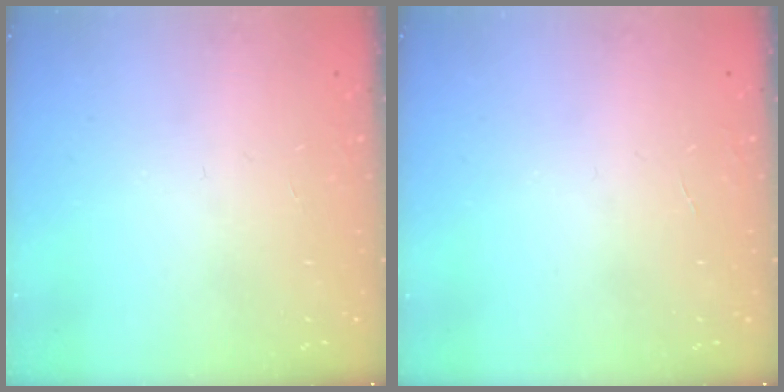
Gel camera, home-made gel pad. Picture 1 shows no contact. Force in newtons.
{"total": 0.0}